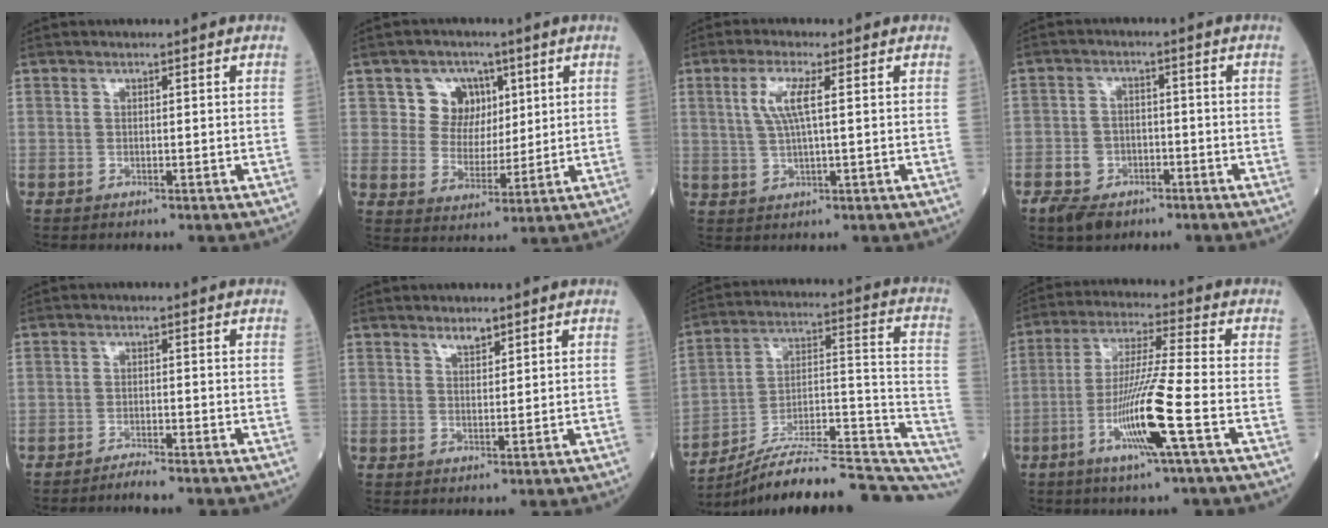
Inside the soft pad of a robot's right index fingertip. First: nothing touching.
{"total": 6.8, "force": [2.9, 5.9, 1.9], "torque": [-0.028, 0.015, 0.053]}
{"total": 4.9, "force": [1.4, 0.5, 4.7], "torque": [-0.104, 0.003, 0.030]}
{"total": 5.5, "force": [-3.2, 3.9, 2.2], "torque": [-0.042, 0.004, -0.047]}
{"total": 2.8, "force": [-2.5, -0.3, 1.1], "torque": [-0.019, -0.002, -0.042]}
{"total": 2.1, "force": [1.7, 0.6, 1.0], "torque": [-0.021, -0.002, 0.031]}
{"total": 26.6, "force": [-23.6, 4.2, 11.5], "torque": [-0.117, 0.036, -0.343]}
{"total": 12.0, "force": [-4.3, -0.9, 11.2], "torque": [-0.219, -0.013, -0.085]}